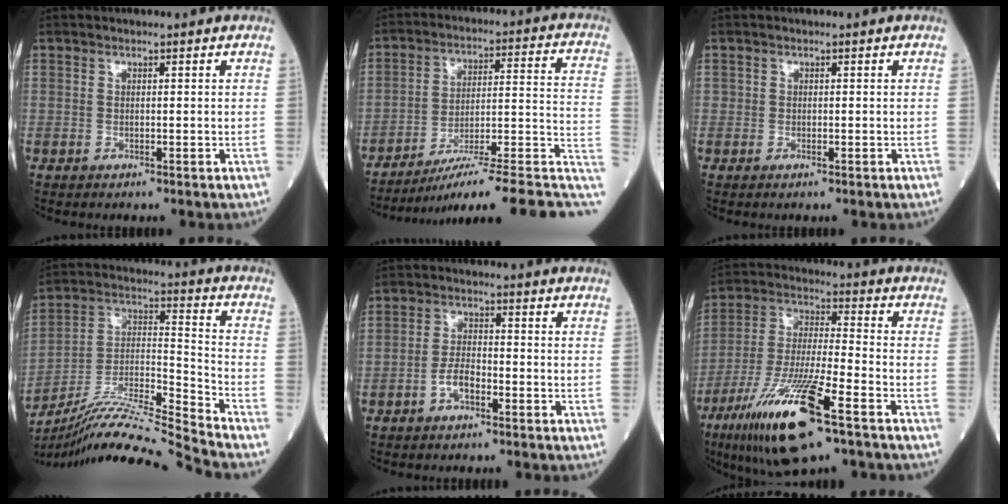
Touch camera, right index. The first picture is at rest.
{"total": 19.7, "force": [-14.0, 0.5, 13.8], "torque": [-0.134, 0.035, -0.209]}
{"total": 0.5, "force": [-0.2, 0.4, 0.3], "torque": [-0.005, 0.000, -0.003]}
{"total": 17.1, "force": [-15.8, -2.7, 6.0], "torque": [-0.108, 0.018, -0.280]}
{"total": 3.5, "force": [-1.8, 1.3, 2.7], "torque": [-0.053, 0.007, -0.036]}
{"total": 17.4, "force": [-9.6, 2.1, 14.4], "torque": [-0.303, -0.041, -0.176]}